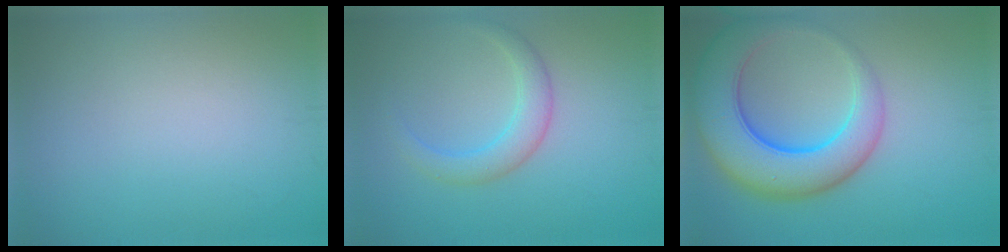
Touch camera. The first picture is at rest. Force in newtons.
{"total": 2.8, "press": 2.8, "slide": 0.2}
{"total": 9.1, "press": 9.1, "slide": 0.6}